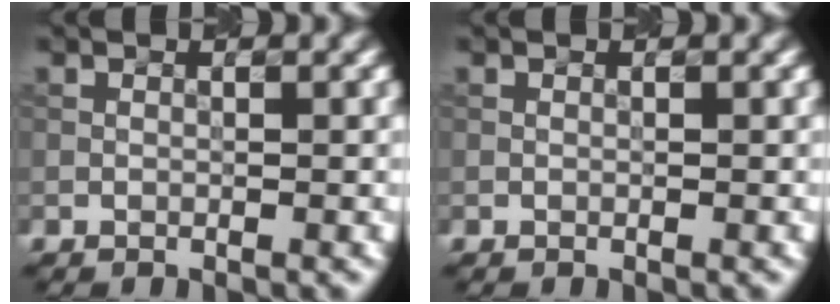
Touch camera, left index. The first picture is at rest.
{"total": 0.0}